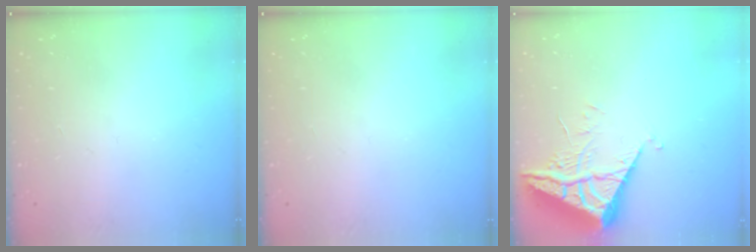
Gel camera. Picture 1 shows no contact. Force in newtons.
{"total": 0.0}
{"total": 6.6, "press": 6.6, "slide": 0.6}